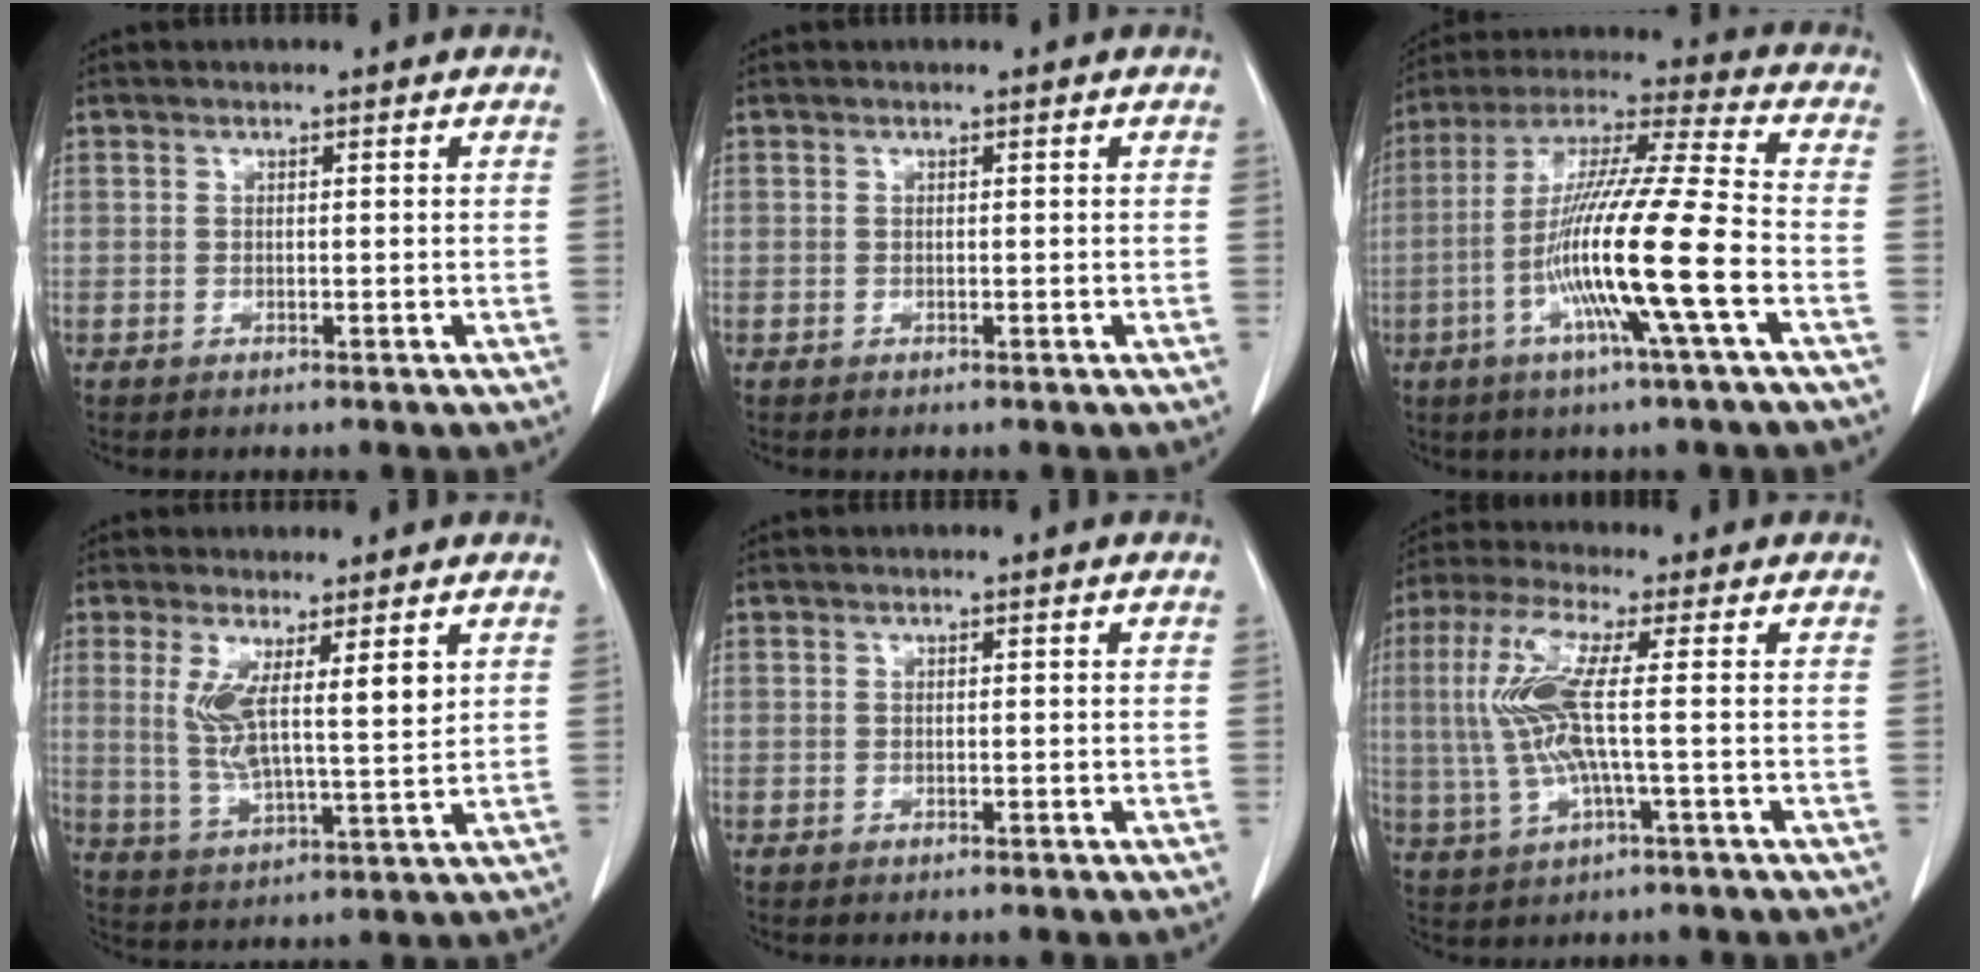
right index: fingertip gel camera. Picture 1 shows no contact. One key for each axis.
{"total": 0.0}
{"total": 17.3, "fx": -4.9, "fy": -1.1, "fz": 16.6, "tx": -0.316, "ty": -0.010, "tz": -0.101}
{"total": 8.4, "fx": 3.4, "fy": 1.0, "fz": 7.6, "tx": -0.146, "ty": -0.007, "tz": 0.066}
{"total": 0.0}
{"total": 9.9, "fx": 0.7, "fy": 1.1, "fz": 9.8, "tx": -0.225, "ty": 0.011, "tz": 0.013}